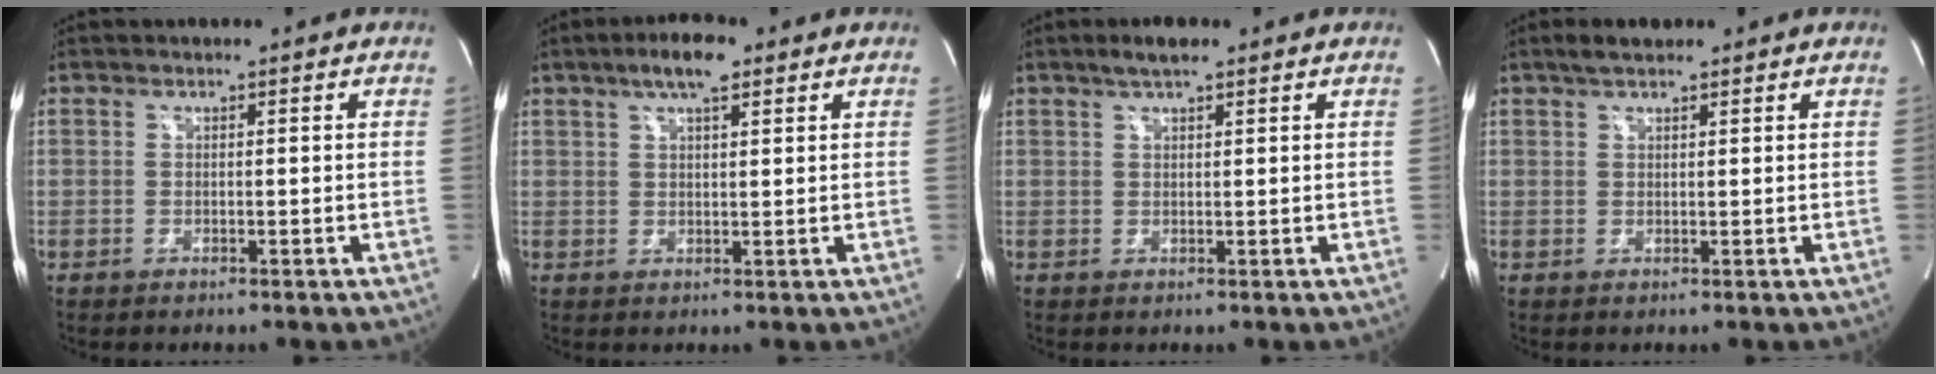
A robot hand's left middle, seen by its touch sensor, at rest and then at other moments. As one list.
[{"total": 5.7, "force": [3.5, 1.3, 4.2], "torque": [-0.080, 0.013, 0.058]}, {"total": 3.1, "force": [2.2, 0.6, 2.1], "torque": [-0.044, 0.010, 0.039]}, {"total": 2.9, "force": [2.2, 0.9, 1.7], "torque": [-0.035, 0.014, 0.039]}]